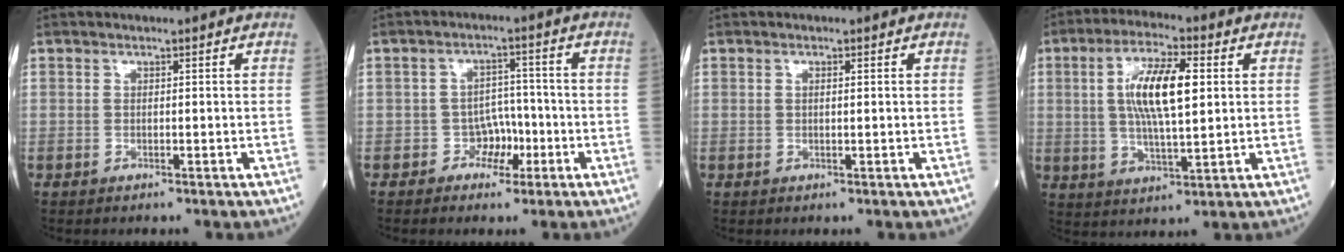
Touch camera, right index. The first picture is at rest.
{"total": 4.0, "force": [-1.9, 3.2, 1.3], "torque": [-0.008, 0.012, -0.030]}
{"total": 0.8, "force": [0.2, 0.1, 0.7], "torque": [-0.018, 0.000, 0.003]}
{"total": 11.1, "force": [2.1, 2.7, 10.6], "torque": [-0.202, 0.008, 0.038]}